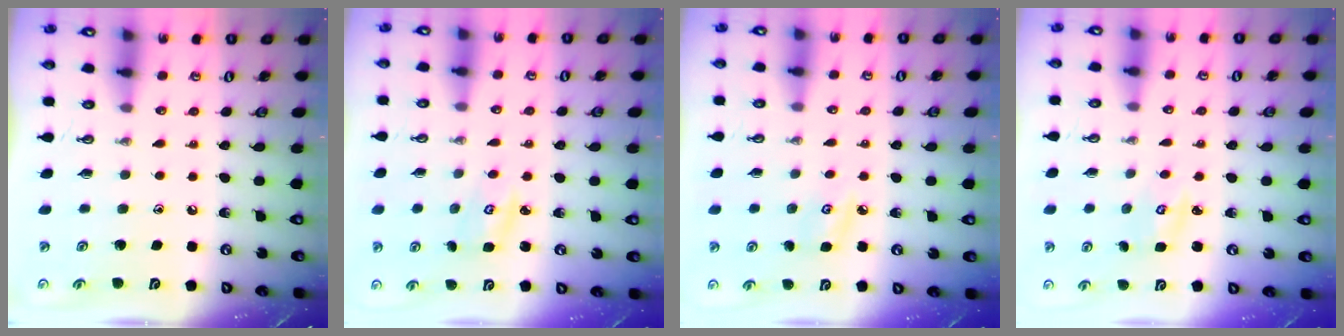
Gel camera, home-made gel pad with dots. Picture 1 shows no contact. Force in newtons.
{"total": 3.6, "press": 3.5, "slide": 0.3}
{"total": 4.4, "press": 4.3, "slide": 0.5}
{"total": 3.1, "press": 3.0, "slide": 0.4}